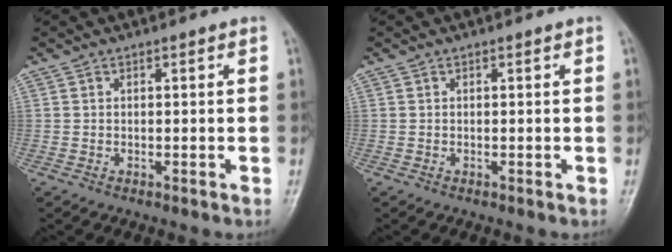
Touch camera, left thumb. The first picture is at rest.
{"total": 0.0}